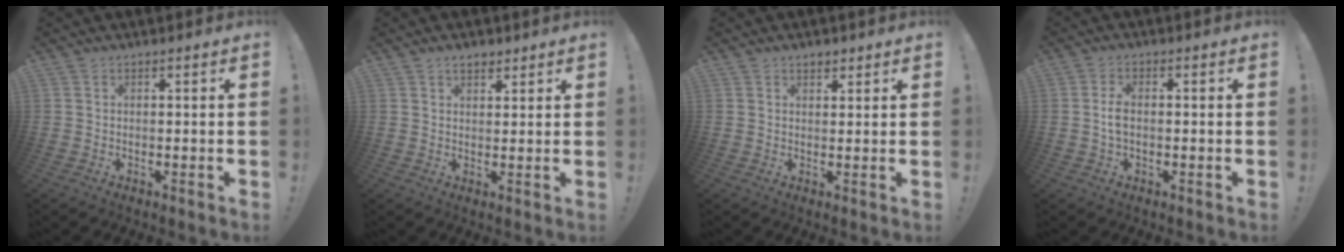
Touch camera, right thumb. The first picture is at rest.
{"total": 3.3, "force": [2.4, 1.7, 1.6], "torque": [-0.017, -0.010, 0.041]}
{"total": 2.2, "force": [1.6, 1.2, 0.9], "torque": [-0.009, -0.006, 0.027]}
{"total": 3.6, "force": [-0.4, 1.9, 3.0], "torque": [-0.060, 0.006, -0.008]}